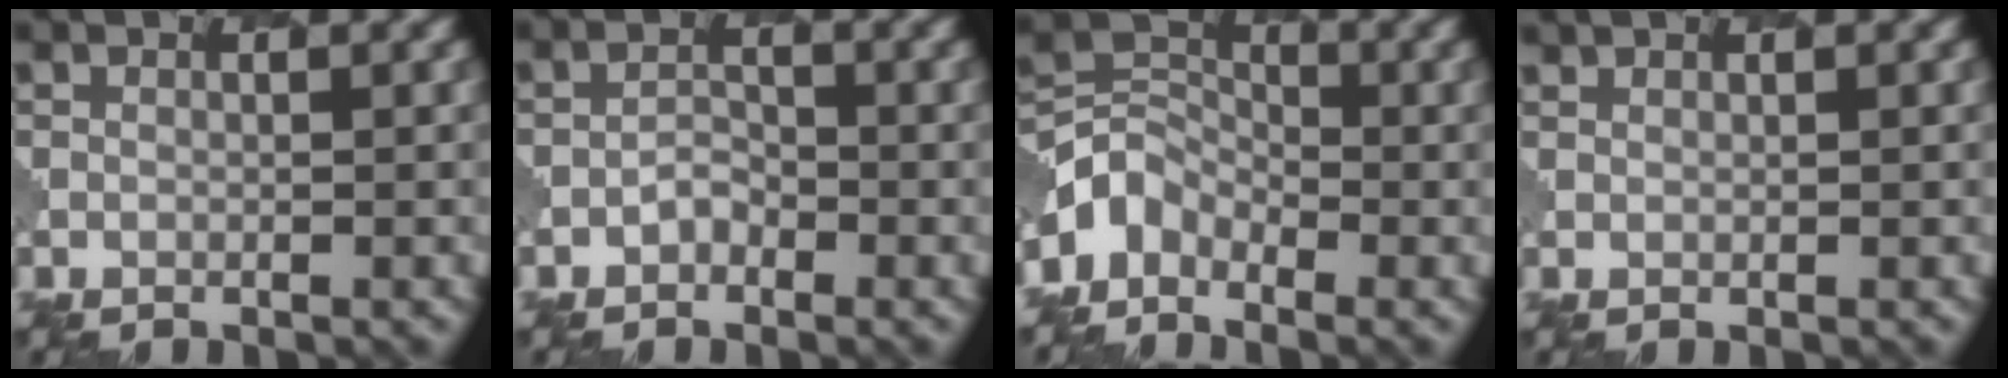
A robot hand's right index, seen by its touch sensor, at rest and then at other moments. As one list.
[{"total": 0.9, "force": [-0.5, 0.6, 0.4], "torque": [-0.006, 0.005, -0.012]}, {"total": 3.2, "force": [-2.3, 2.1, 0.8], "torque": [-0.013, 0.004, -0.057]}, {"total": 0.8, "force": [0.8, 0.1, 0.2], "torque": [-0.003, 0.000, 0.016]}]